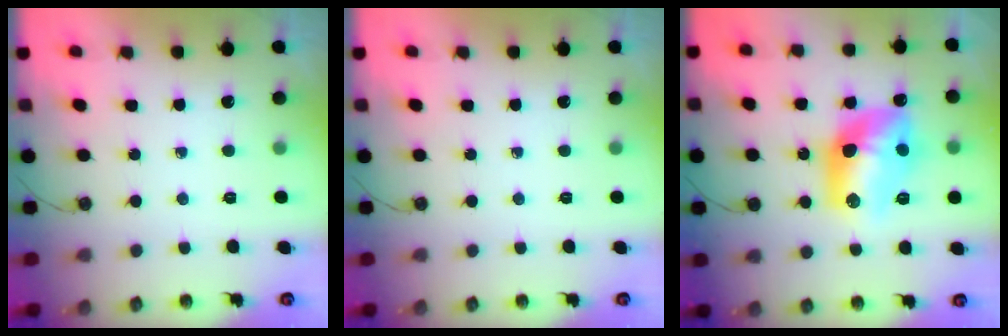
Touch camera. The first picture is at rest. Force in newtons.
{"total": 0.0}
{"total": 14.1, "press": 14.0, "slide": 1.1}